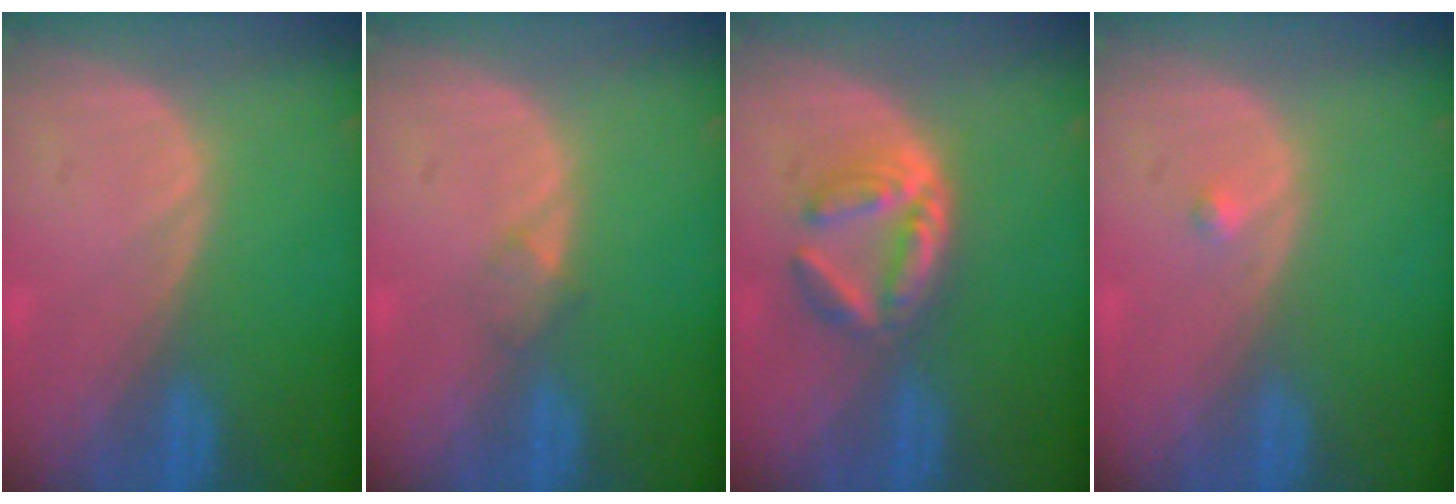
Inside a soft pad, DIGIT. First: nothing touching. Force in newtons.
{"total": 1.4, "press": 1.4, "slide": 0.1}
{"total": 6.1, "press": 5.4, "slide": 2.8}
{"total": 0.7, "press": 0.7, "slide": 0.1}